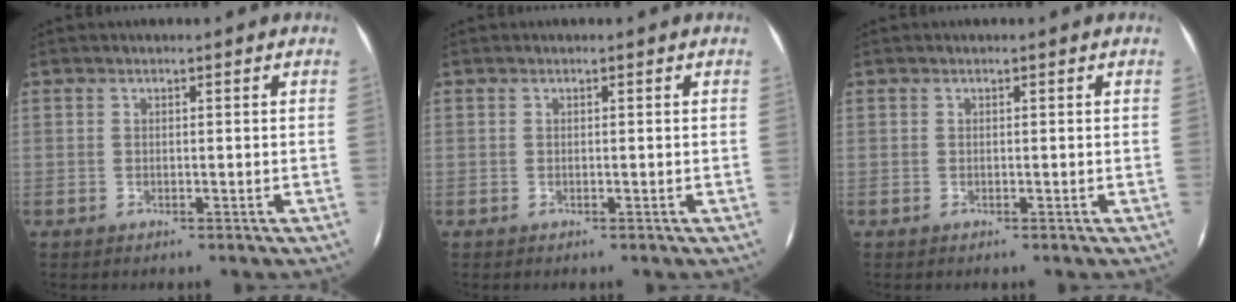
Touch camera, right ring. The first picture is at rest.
{"total": 0.0}
{"total": 0.0}